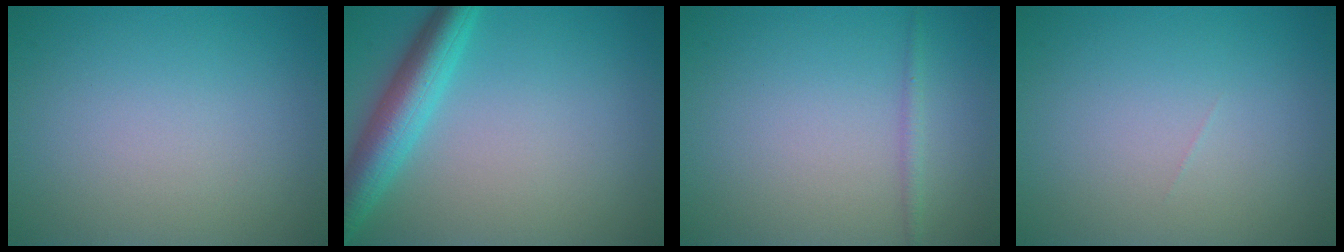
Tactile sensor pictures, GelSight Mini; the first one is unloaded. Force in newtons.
{"total": 5.1, "press": 5.1, "slide": 0.2}
{"total": 0.9, "press": 0.9, "slide": 0.1}
{"total": 0.0}